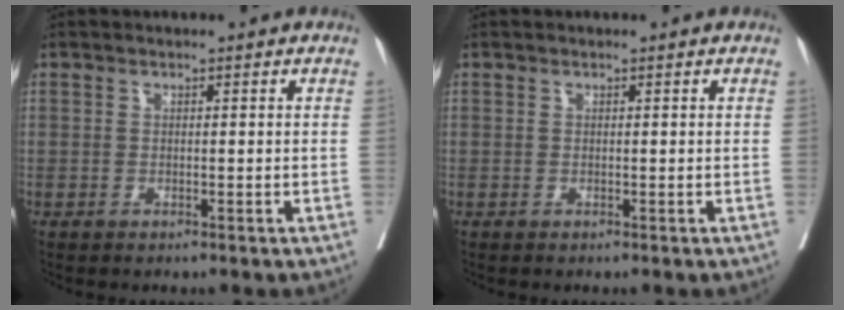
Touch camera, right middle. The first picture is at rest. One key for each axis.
{"total": 0.0}